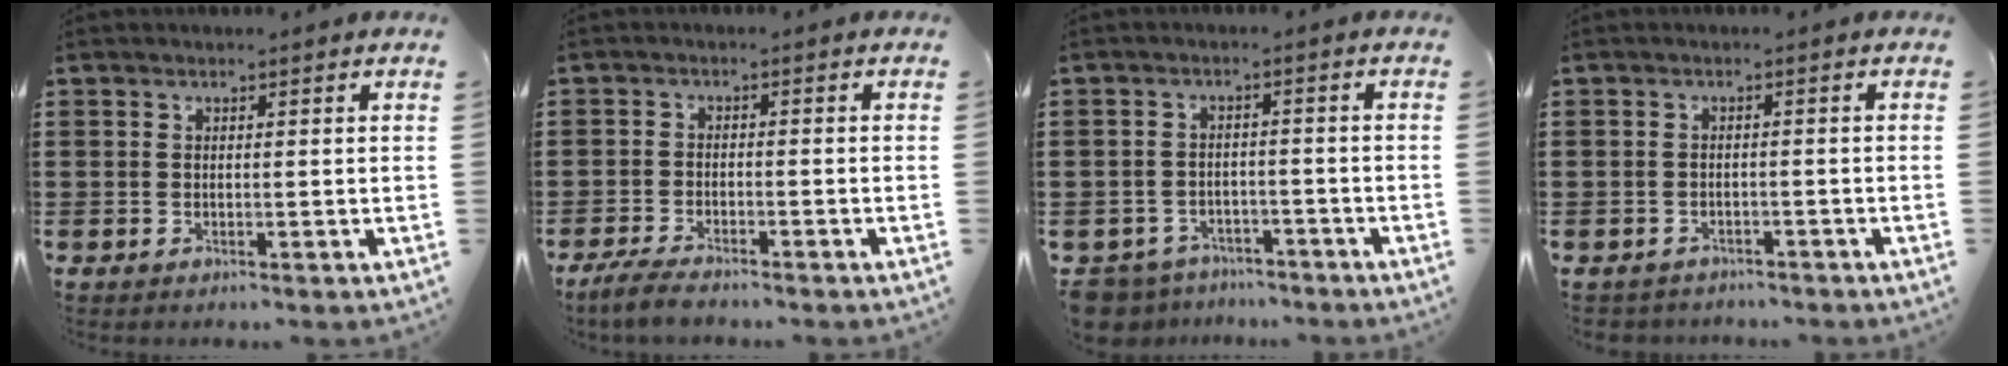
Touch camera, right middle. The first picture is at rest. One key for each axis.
{"total": 3.5, "fx": -3.3, "fy": 0.6, "fz": 1.2, "tx": -0.035, "ty": -0.002, "tz": -0.070}
{"total": 4.2, "fx": -4.1, "fy": 1.1, "fz": -0.2, "tx": -0.018, "ty": 0.000, "tz": -0.092}
{"total": 1.7, "fx": -1.6, "fy": 0.5, "fz": -0.3, "tx": -0.001, "ty": 0.002, "tz": -0.039}